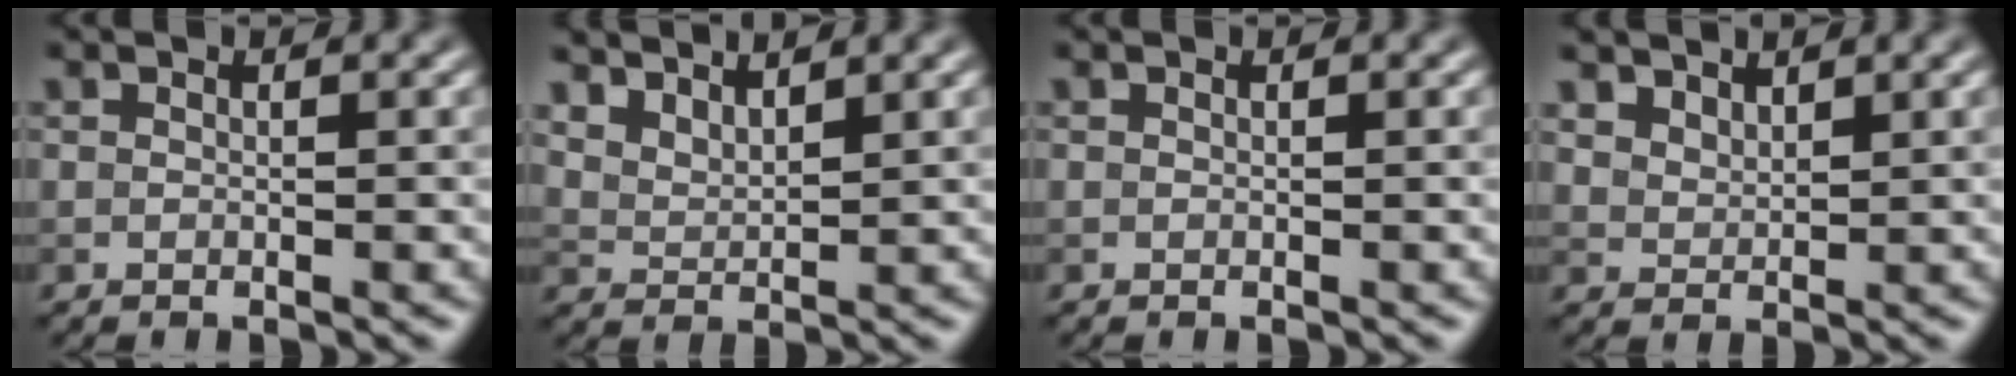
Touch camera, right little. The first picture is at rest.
{"total": 4.4, "force": [3.7, 1.5, 1.7], "torque": [-0.042, 0.004, 0.068]}
{"total": 0.0}
{"total": 2.8, "force": [2.4, 1.1, 0.7], "torque": [-0.023, -0.008, 0.061]}